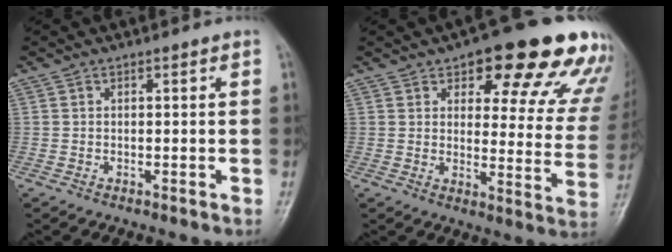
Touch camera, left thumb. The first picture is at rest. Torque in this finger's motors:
{"motor_torque": [0.80, 0.84, 1.41, -1.36, 0.06]}